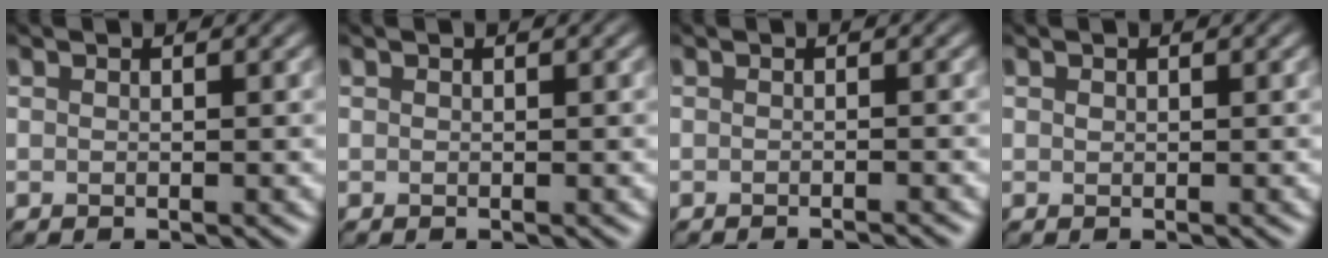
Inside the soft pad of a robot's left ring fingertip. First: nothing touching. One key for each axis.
{"total": 0.0}
{"total": 1.3, "fx": -1.0, "fy": 0.2, "fz": 0.8, "tx": 0.002, "ty": -0.003, "tz": -0.017}
{"total": 0.0}